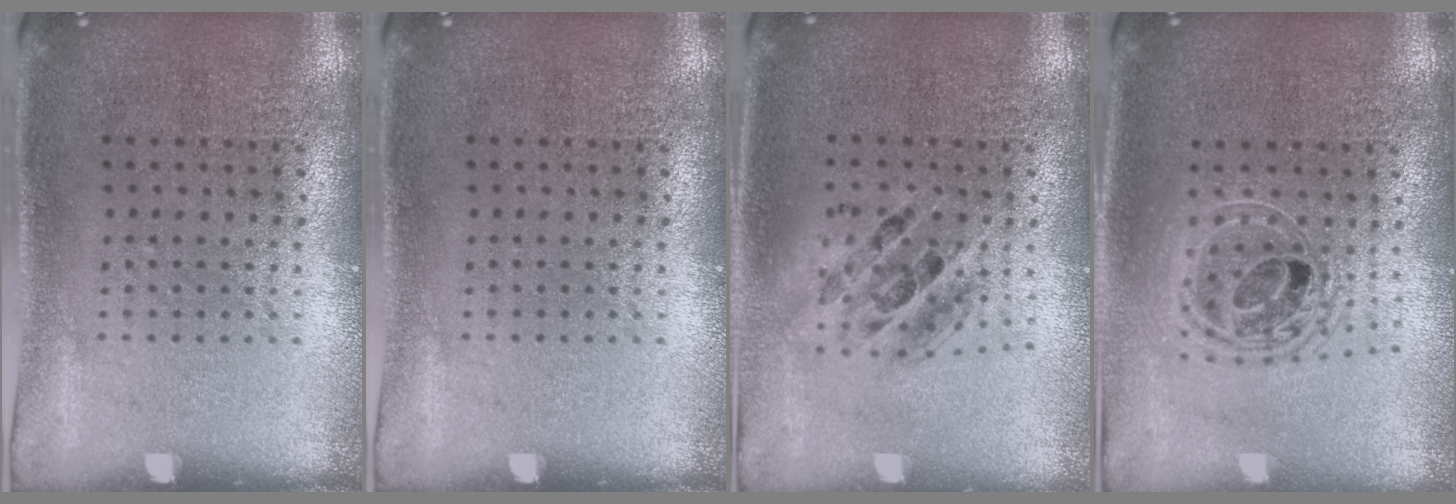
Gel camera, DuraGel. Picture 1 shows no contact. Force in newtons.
{"total": 0.0}
{"total": 1.3, "press": 1.2, "slide": 0.7}
{"total": 1.7, "press": 1.4, "slide": 0.9}